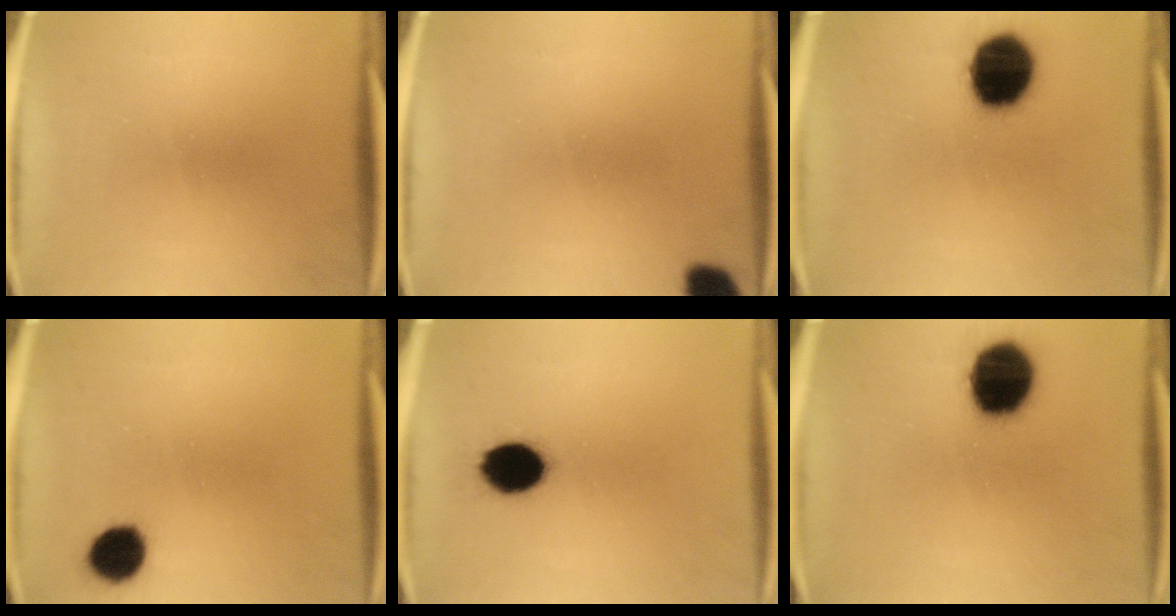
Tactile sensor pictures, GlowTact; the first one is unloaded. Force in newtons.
{"total": 5.0}
{"total": 17.9}
{"total": 6.9}
{"total": 10.8}
{"total": 17.9}